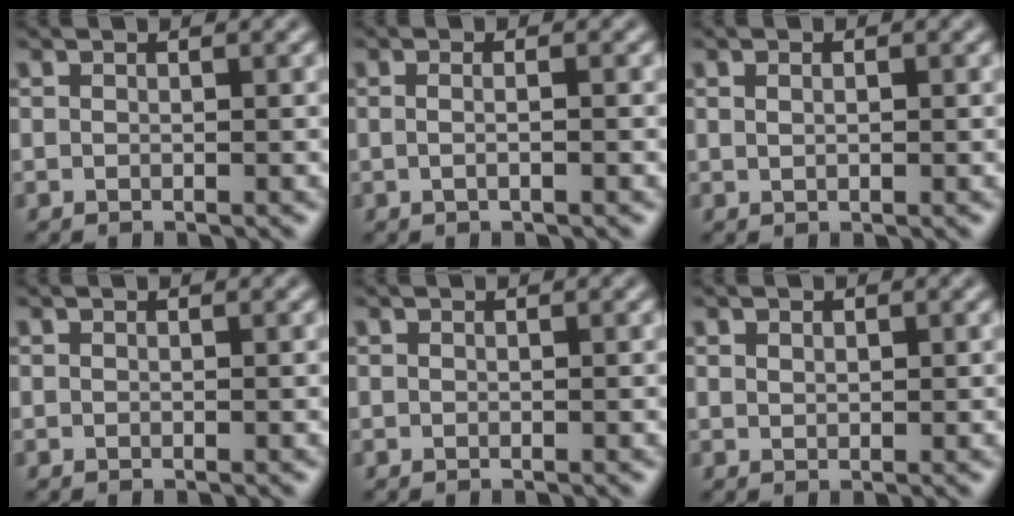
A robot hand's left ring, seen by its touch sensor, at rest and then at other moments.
{"total": 2.4, "force": [0.5, 1.3, 2.0], "torque": [-0.002, 0.002, -0.018]}
{"total": 1.1, "force": [0.4, 0.6, 0.8], "torque": [-0.011, 0.001, 0.005]}
{"total": 0.0}
{"total": 0.0}
{"total": 0.7, "force": [0.5, 0.5, 0.3], "torque": [-0.006, -0.002, 0.009]}